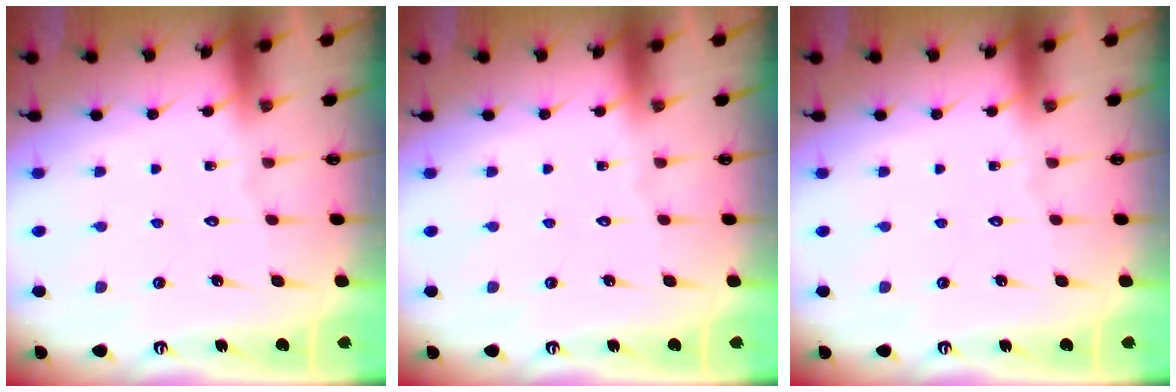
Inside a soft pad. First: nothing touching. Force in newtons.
{"total": 0.0}
{"total": 0.0}